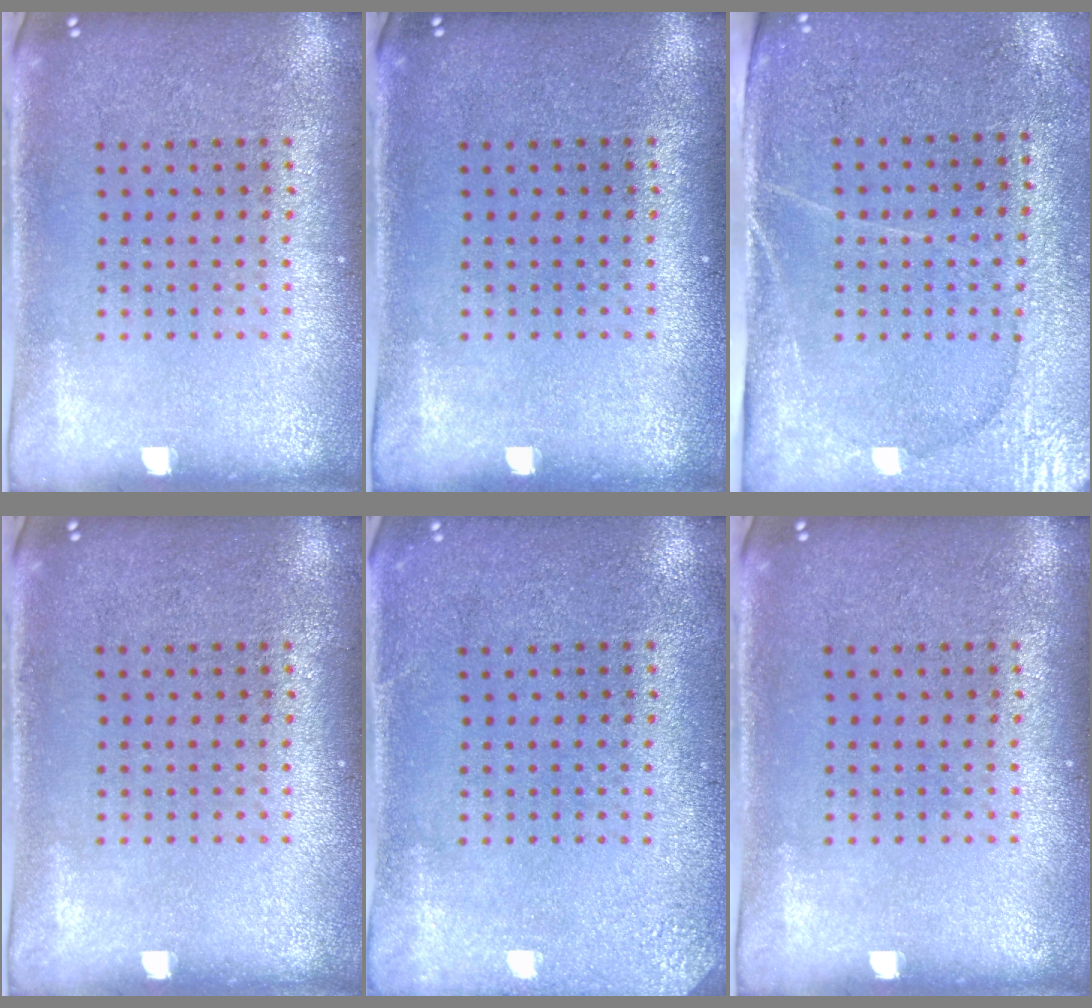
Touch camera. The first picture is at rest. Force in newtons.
{"total": 0.0}
{"total": 2.9, "press": 2.7, "slide": 1.2}
{"total": 0.0}
{"total": 2.0, "press": 2.0, "slide": 0.3}
{"total": 0.0}